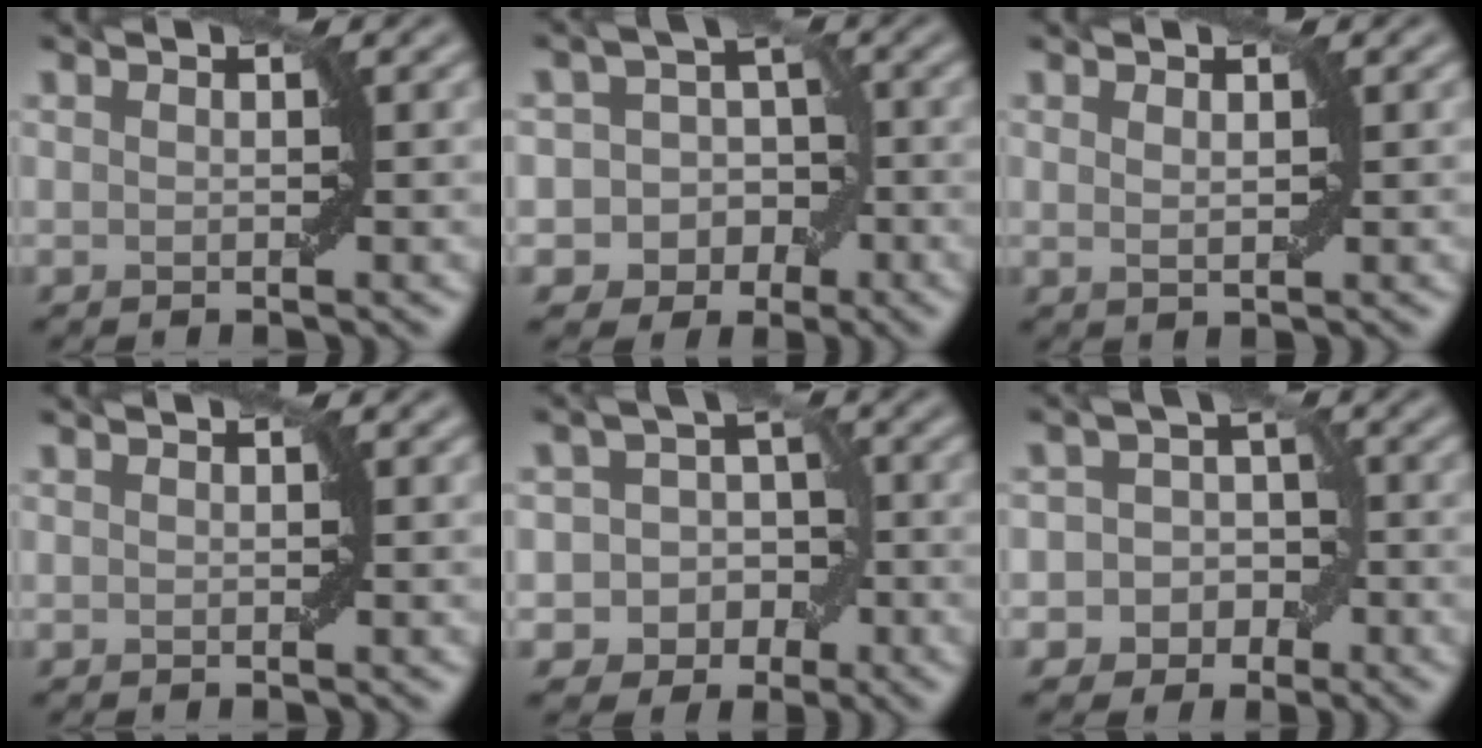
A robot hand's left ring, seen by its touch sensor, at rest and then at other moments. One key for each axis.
{"total": 7.3, "fx": -2.7, "fy": 6.6, "fz": 1.7, "tx": -0.006, "ty": 0.019, "tz": -0.065}
{"total": 0.9, "fx": 0.5, "fy": 0.3, "fz": 0.8, "tx": -0.014, "ty": -0.002, "tz": 0.010}
{"total": 0.0}
{"total": 6.6, "fx": -2.4, "fy": 5.9, "fz": 1.6, "tx": -0.003, "ty": 0.018, "tz": -0.059}
{"total": 5.4, "fx": -1.9, "fy": 5.0, "fz": 1.2, "tx": 0.003, "ty": 0.019, "tz": -0.053}